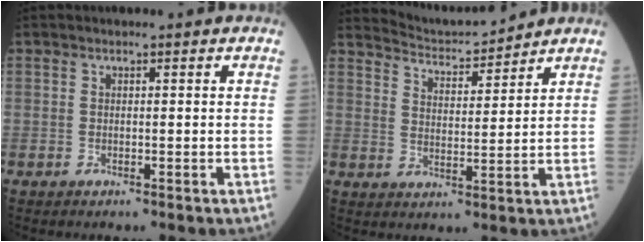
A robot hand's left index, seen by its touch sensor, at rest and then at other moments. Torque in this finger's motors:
{"motor_torque": [0.09, -0.39, -0.11, -0.04]}